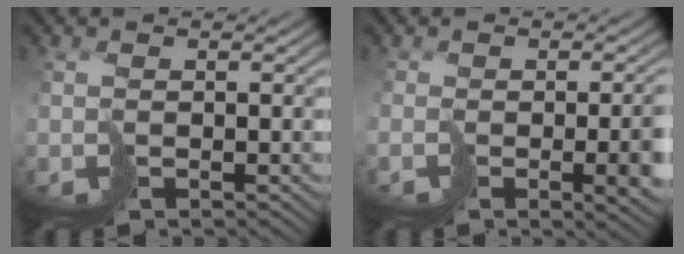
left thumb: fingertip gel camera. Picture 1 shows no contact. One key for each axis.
{"total": 4.1, "fx": -1.6, "fy": 0.8, "fz": 3.7, "tx": -0.046, "ty": -0.014, "tz": -0.011}